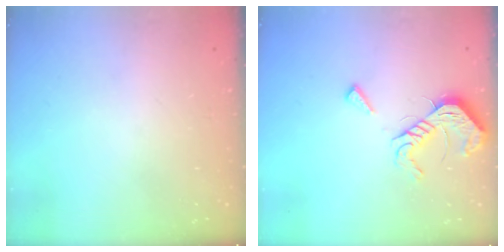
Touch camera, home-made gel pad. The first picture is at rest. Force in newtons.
{"total": 11.4, "press": 11.4, "slide": 0.7}